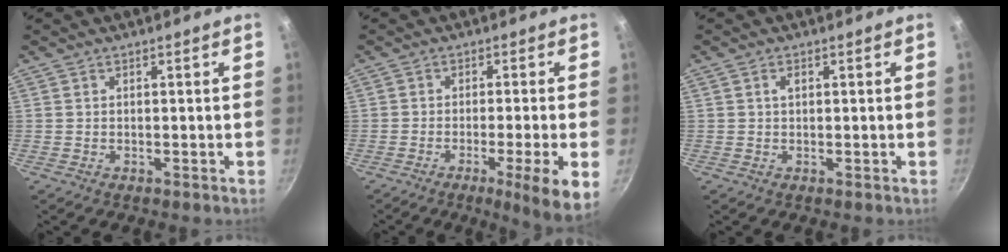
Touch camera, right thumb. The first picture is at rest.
{"total": 9.0, "force": [-3.1, 0.6, 8.4], "torque": [-0.125, 0.006, -0.044]}
{"total": 1.2, "force": [0.3, 0.7, 0.9], "torque": [-0.012, 0.002, 0.005]}